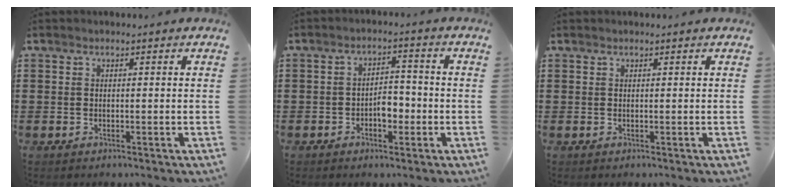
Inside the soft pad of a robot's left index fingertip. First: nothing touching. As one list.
[{"total": 3.9, "force": [-1.3, 2.1, 3.0], "torque": [-0.049, 0.003, -0.026]}, {"total": 0.0}]